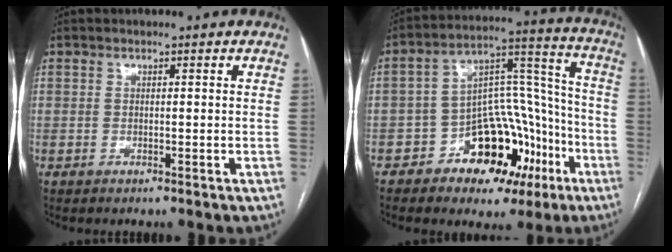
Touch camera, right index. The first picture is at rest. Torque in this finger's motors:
{"motor_torque": [1.04, -1.10, 0.73, 0.12]}